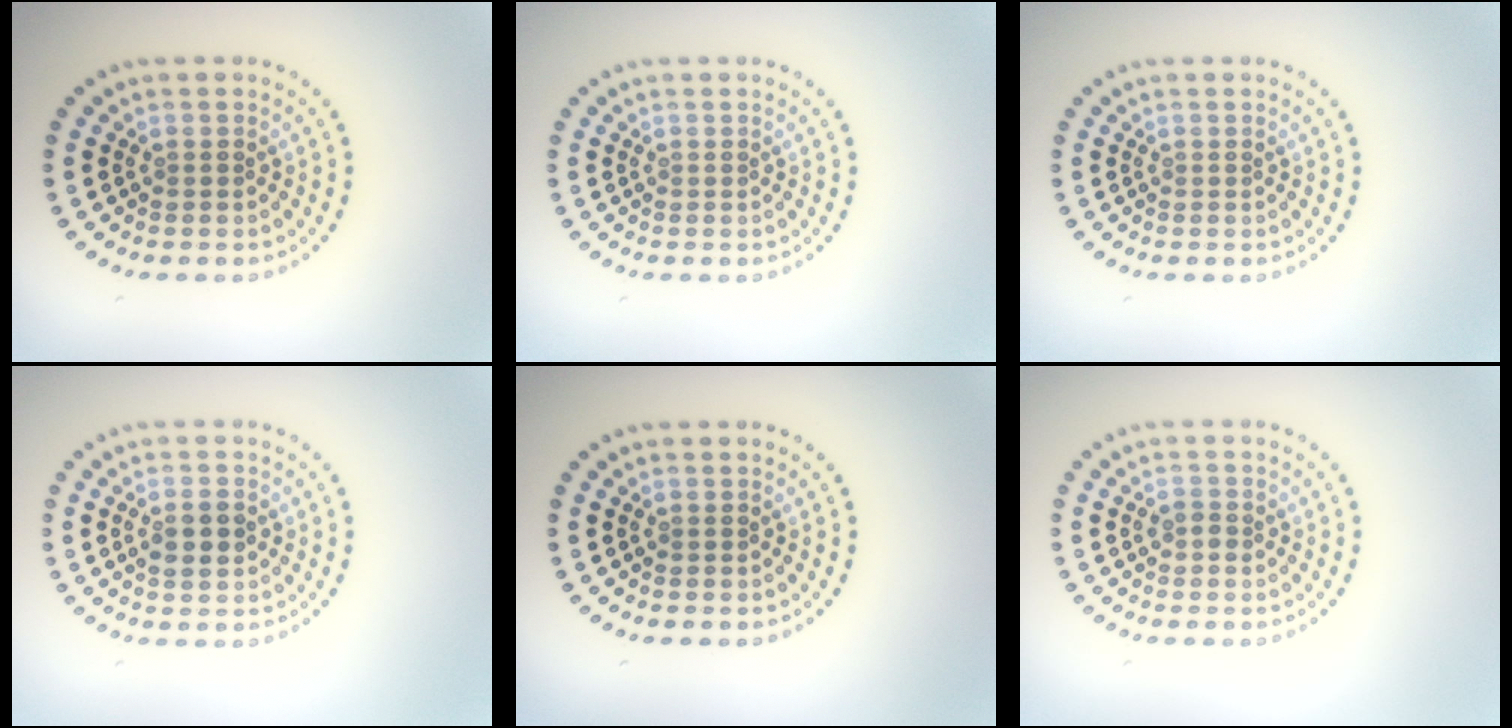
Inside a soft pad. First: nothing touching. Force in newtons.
{"total": 0.0}
{"total": 0.0}
{"total": 2.2, "press": 2.2, "slide": 0.0}
{"total": 0.0}
{"total": 0.9, "press": 0.8, "slide": 0.3}